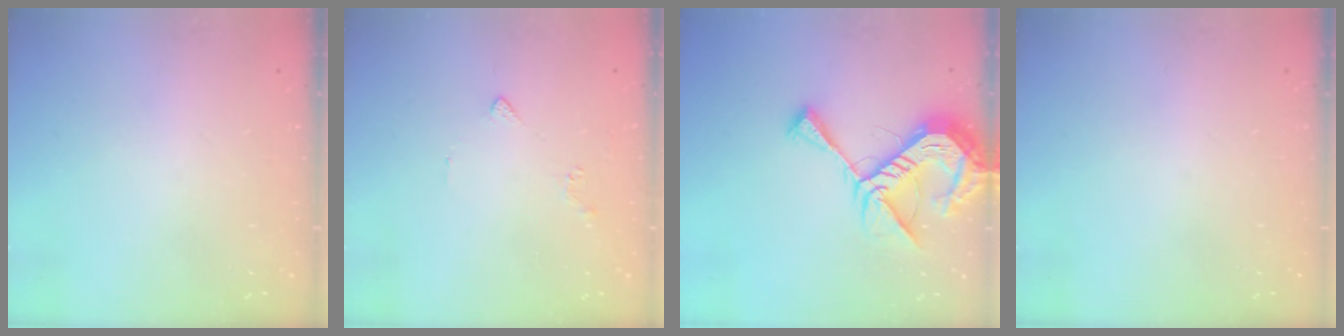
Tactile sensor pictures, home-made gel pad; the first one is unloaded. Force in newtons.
{"total": 1.8, "press": 1.7, "slide": 0.6}
{"total": 14.7, "press": 14.6, "slide": 1.4}
{"total": 0.0}